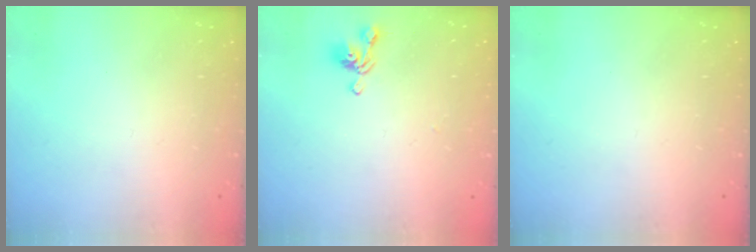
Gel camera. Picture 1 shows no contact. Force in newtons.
{"total": 4.2, "press": 4.2, "slide": 0.3}
{"total": 0.0}